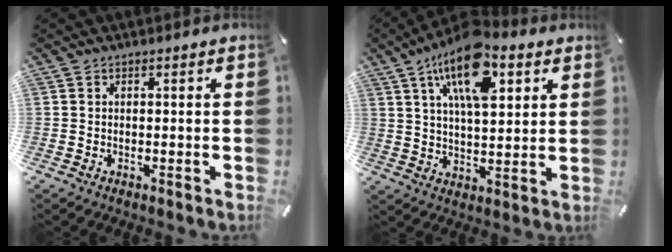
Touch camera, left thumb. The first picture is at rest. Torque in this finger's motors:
{"motor_torque": [2.29, 2.24, 1.88, -0.89, 0.59]}